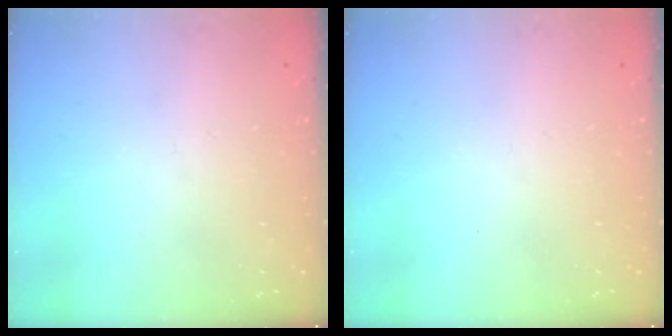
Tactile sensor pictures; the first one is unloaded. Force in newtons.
{"total": 0.0}